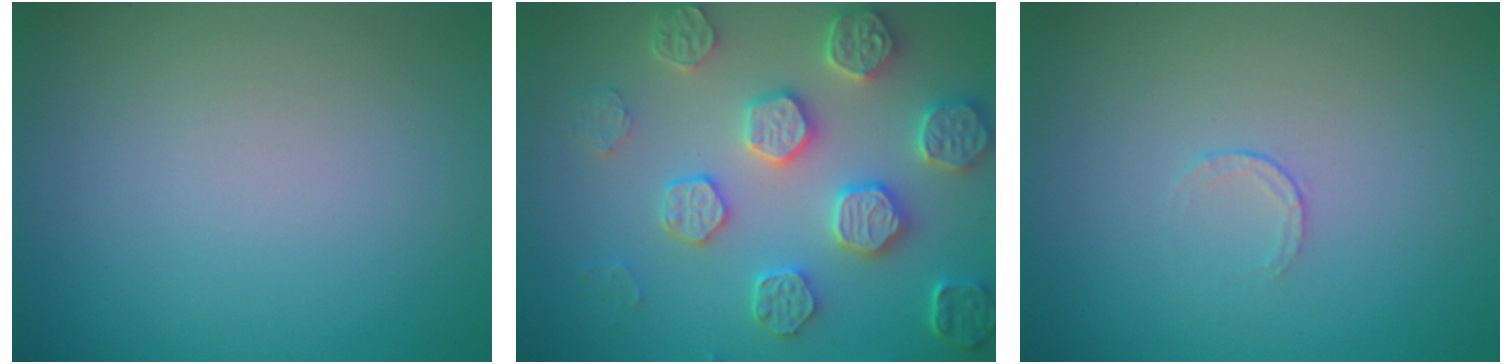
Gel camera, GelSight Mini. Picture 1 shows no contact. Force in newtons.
{"total": 6.2, "press": 5.6, "slide": 2.6}
{"total": 0.6, "press": 0.4, "slide": 0.4}